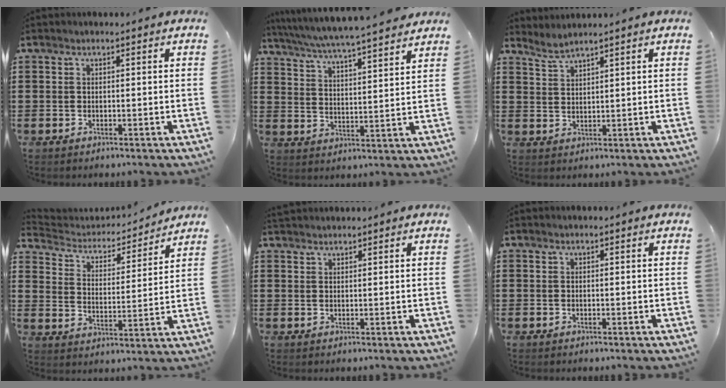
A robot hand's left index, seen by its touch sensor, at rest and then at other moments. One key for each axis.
{"total": 4.8, "fx": 4.5, "fy": -0.5, "fz": 1.6, "tx": -0.054, "ty": -0.033, "tz": 0.072}
{"total": 2.0, "fx": 1.9, "fy": -0.2, "fz": 0.7, "tx": -0.019, "ty": -0.001, "tz": 0.037}
{"total": 3.3, "fx": 3.1, "fy": 1.2, "fz": 0.4, "tx": -0.033, "ty": -0.023, "tz": 0.045}
{"total": 1.3, "fx": 1.2, "fy": 0.2, "fz": 0.2, "tx": -0.007, "ty": 0.001, "tz": 0.024}
{"total": 0.0}